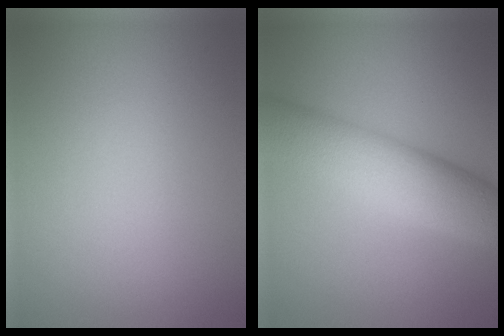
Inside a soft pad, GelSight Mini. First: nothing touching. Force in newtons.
{"total": 9.3, "press": 9.3, "slide": 0.3}